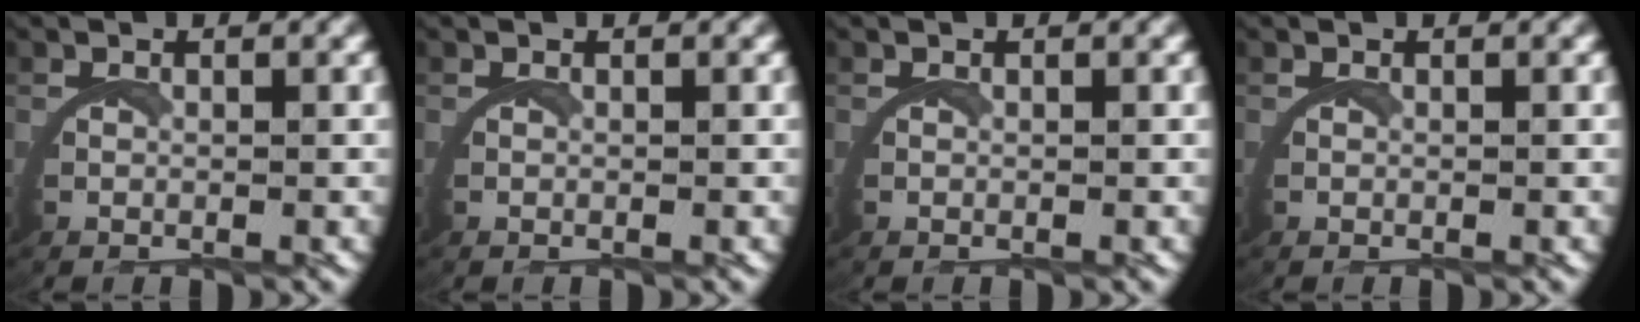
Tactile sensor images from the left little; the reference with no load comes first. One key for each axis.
{"total": 0.0}
{"total": 0.0}
{"total": 0.0}